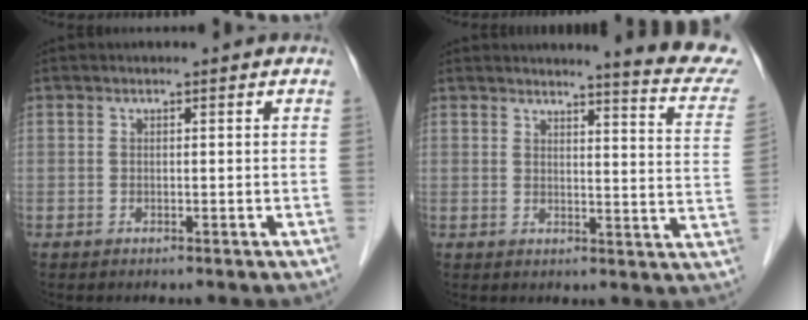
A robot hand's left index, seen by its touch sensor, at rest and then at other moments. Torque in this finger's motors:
{"motor_torque": [0.38, -0.76, 0.39, 0.08]}